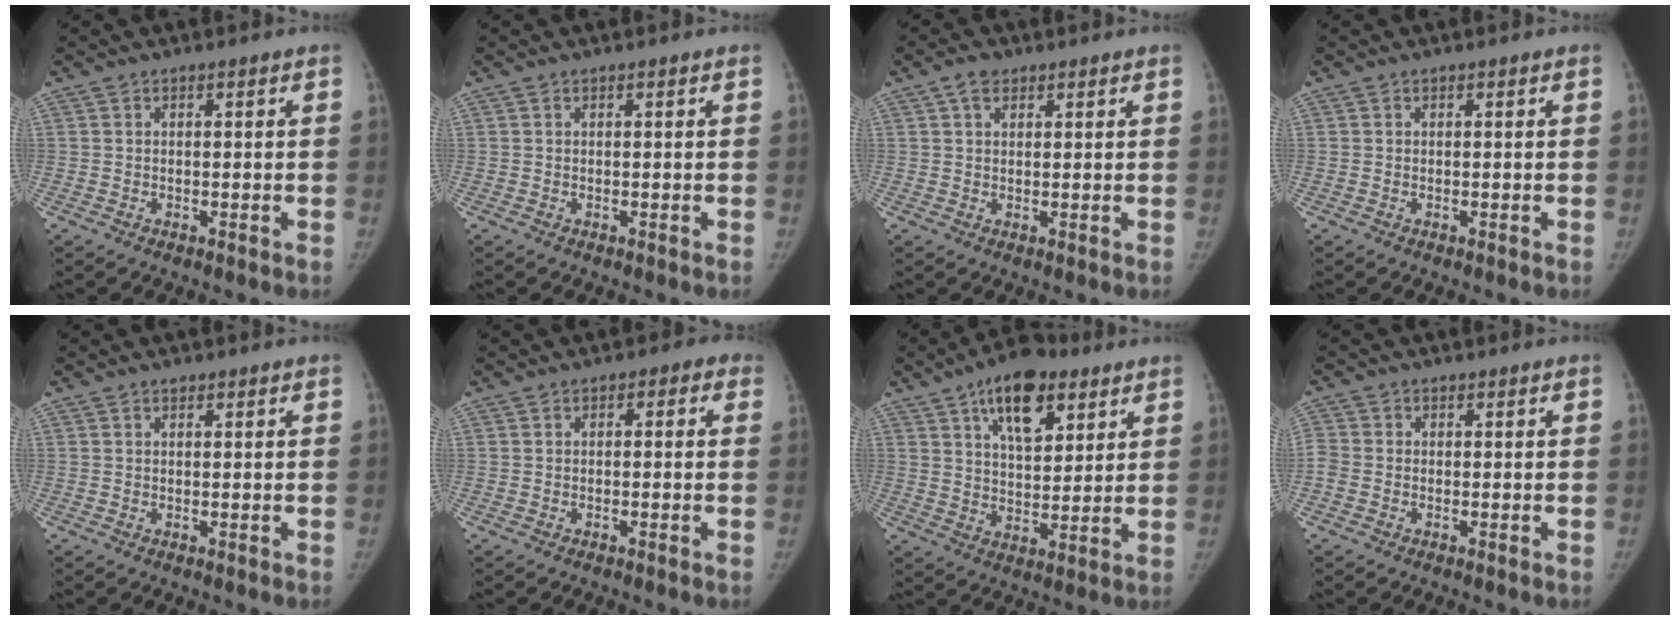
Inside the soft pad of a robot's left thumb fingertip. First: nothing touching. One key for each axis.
{"total": 0.0}
{"total": 3.0, "fx": 1.7, "fy": 1.9, "fz": 1.5, "tx": -0.016, "ty": -0.001, "tz": 0.030}
{"total": 0.0}
{"total": 0.5, "fx": 0.4, "fy": 0.3, "fz": 0.2, "tx": -0.002, "ty": -0.002, "tz": 0.005}
{"total": 2.3, "fx": 0.4, "fy": 1.6, "fz": 1.6, "tx": 0.003, "ty": 0.014, "tz": -0.010}
{"total": 13.8, "fx": 7.4, "fy": 6.8, "fz": 9.3, "tx": -0.108, "ty": -0.024, "tz": 0.120}
{"total": 3.0, "fx": -0.7, "fy": 2.3, "fz": 1.7, "tx": -0.045, "ty": 0.001, "tz": -0.021}